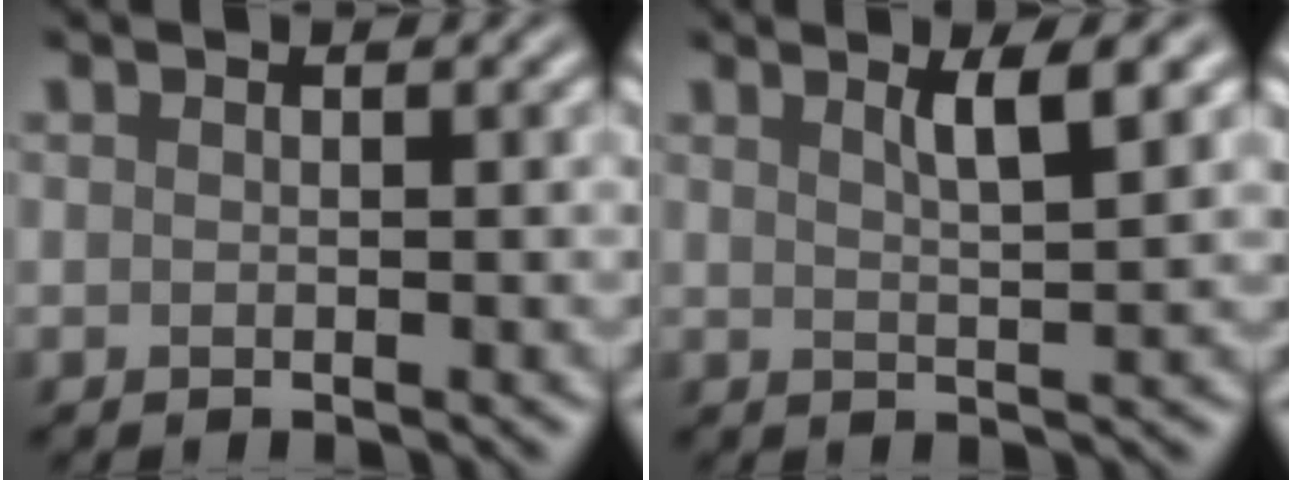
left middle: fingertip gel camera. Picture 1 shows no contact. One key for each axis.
{"total": 3.2, "fx": 1.7, "fy": 0.7, "fz": 2.6, "tx": -0.028, "ty": 0.003, "tz": 0.027}